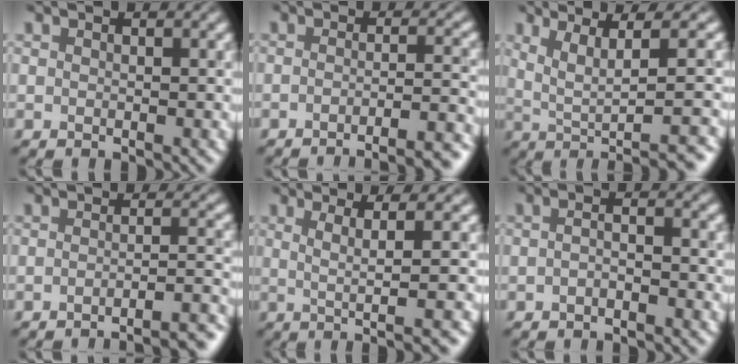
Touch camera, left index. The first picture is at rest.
{"total": 6.7, "force": [-5.0, 1.3, 4.2], "torque": [-0.034, 0.017, -0.045]}
{"total": 5.9, "force": [0.7, 0.9, 5.8], "torque": [-0.086, 0.010, 0.034]}
{"total": 5.9, "force": [-4.8, 0.8, 3.3], "torque": [-0.026, 0.016, -0.048]}
{"total": 4.0, "force": [0.3, 0.2, 4.0], "torque": [-0.071, 0.010, 0.021]}
{"total": 1.2, "force": [-1.1, 0.0, 0.6], "torque": [-0.019, 0.001, -0.012]}